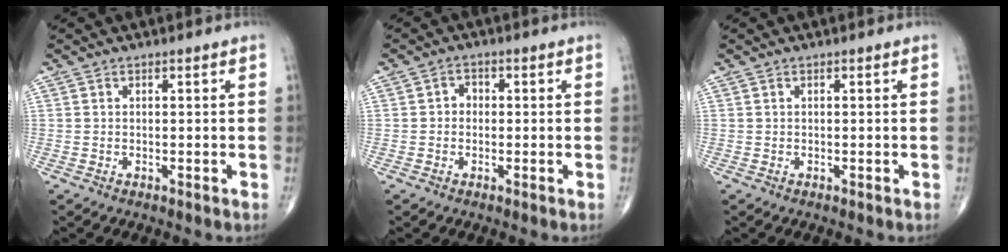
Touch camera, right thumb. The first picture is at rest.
{"total": 1.9, "force": [-0.2, 1.6, 0.9], "torque": [0.000, 0.008, -0.009]}
{"total": 0.0}